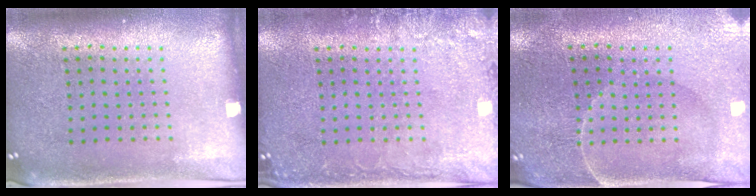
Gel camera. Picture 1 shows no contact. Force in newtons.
{"total": 2.4, "press": 2.4, "slide": 0.4}
{"total": 0.6, "press": 0.5, "slide": 0.4}